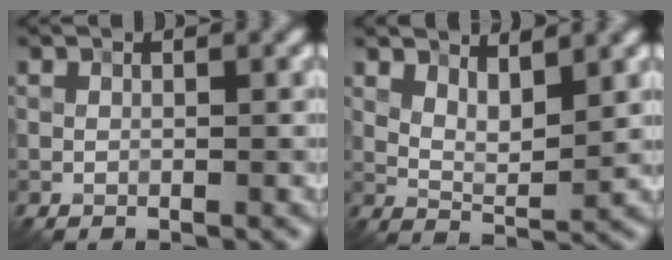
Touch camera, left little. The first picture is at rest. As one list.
[{"total": 3.4, "force": [2.0, 1.3, 2.5], "torque": [-0.048, -0.006, 0.036]}]